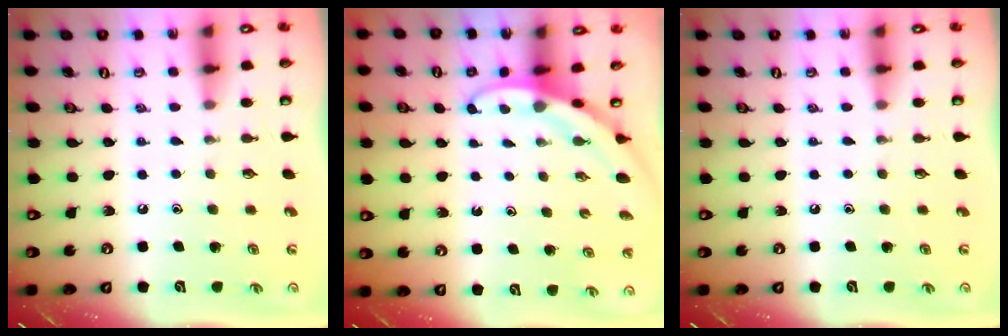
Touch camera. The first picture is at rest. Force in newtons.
{"total": 3.2, "press": 3.2, "slide": 0.1}
{"total": 0.0}